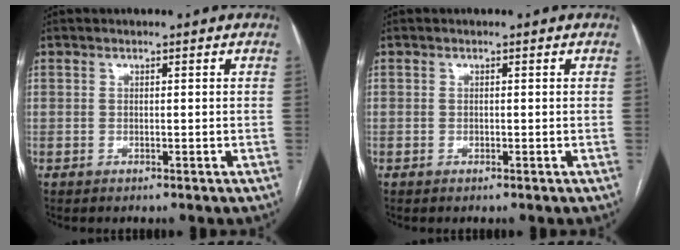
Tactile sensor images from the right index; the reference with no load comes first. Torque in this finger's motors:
{"motor_torque": [0.23, 0.25, 0.00, 0.01]}